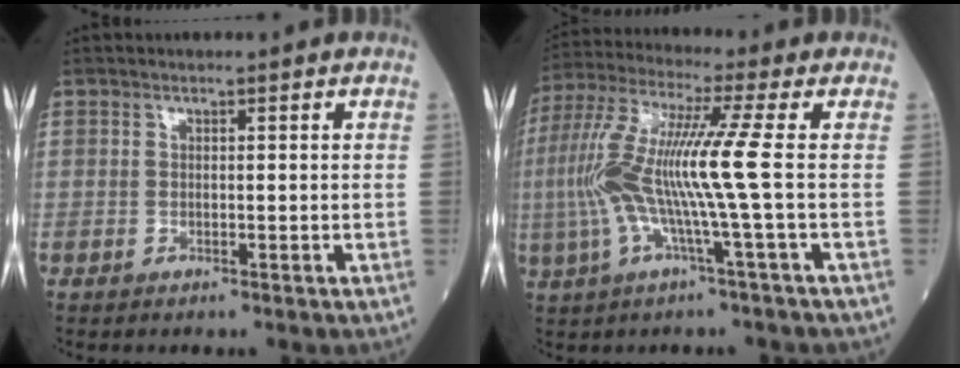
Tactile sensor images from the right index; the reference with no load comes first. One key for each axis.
{"total": 12.7, "fx": -1.1, "fy": -1.1, "fz": 12.6, "tx": -0.271, "ty": 0.010, "tz": -0.032}